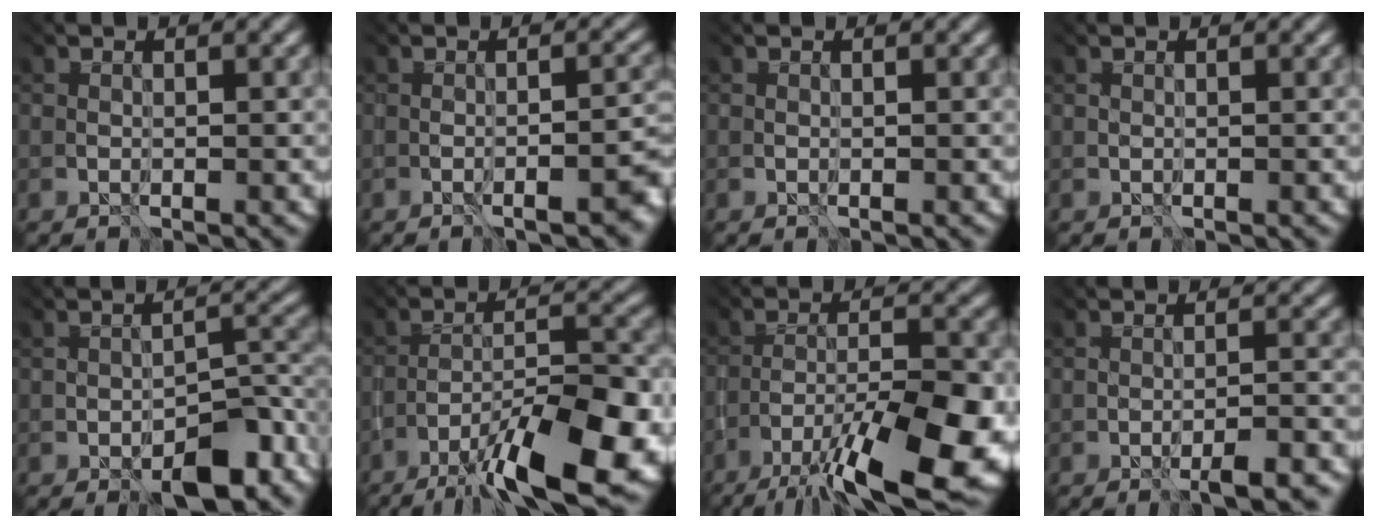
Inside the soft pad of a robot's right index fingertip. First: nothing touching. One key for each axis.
{"total": 3.5, "fx": -2.8, "fy": -0.2, "fz": 2.2, "tx": -0.025, "ty": 0.001, "tz": -0.018}
{"total": 0.0}
{"total": 0.0}
{"total": 6.8, "fx": -5.2, "fy": 2.0, "fz": 3.9, "tx": -0.048, "ty": -0.007, "tz": -0.056}
{"total": 10.3, "fx": -7.5, "fy": 1.5, "fz": 6.8, "tx": -0.120, "ty": 0.010, "tz": -0.111}
{"total": 12.6, "fx": -8.3, "fy": 3.3, "fz": 8.9, "tx": -0.171, "ty": -0.011, "tz": -0.115}
{"total": 4.3, "fx": -3.8, "fy": 0.0, "fz": 2.0, "tx": -0.029, "ty": 0.004, "tz": -0.032}